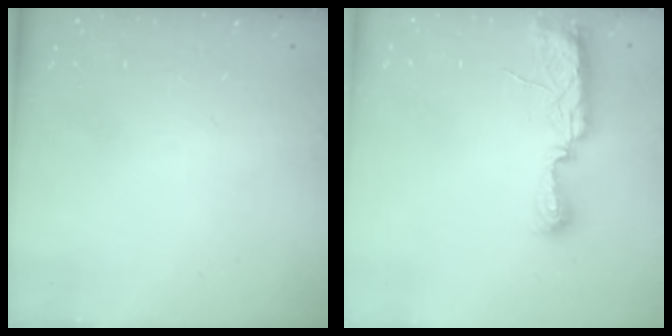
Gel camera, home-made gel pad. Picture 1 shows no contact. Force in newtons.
{"total": 8.5, "press": 8.3, "slide": 2.0}